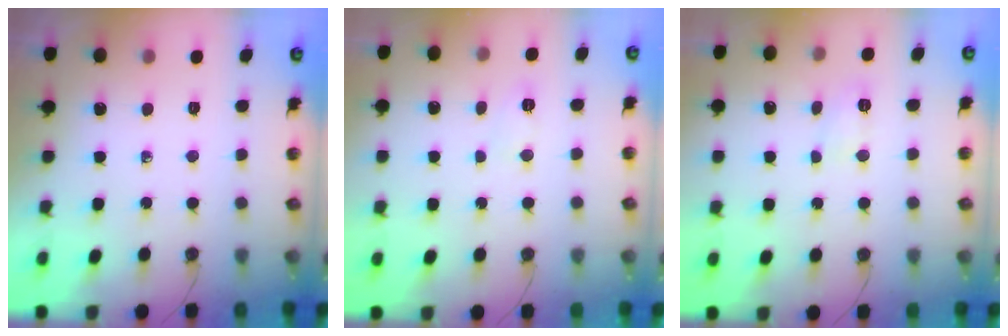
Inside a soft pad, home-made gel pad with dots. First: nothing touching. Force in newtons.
{"total": 9.1, "press": 5.5, "slide": 7.3}
{"total": 3.8, "press": 3.8, "slide": 0.3}